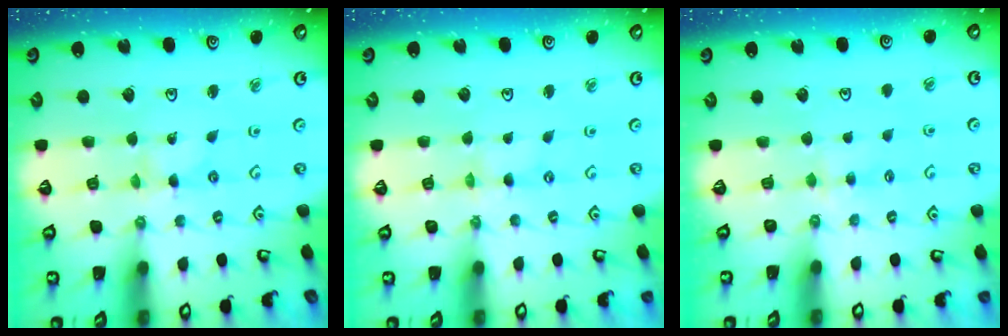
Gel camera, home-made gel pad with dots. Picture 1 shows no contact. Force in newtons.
{"total": 0.0}
{"total": 2.8, "press": 2.7, "slide": 0.6}